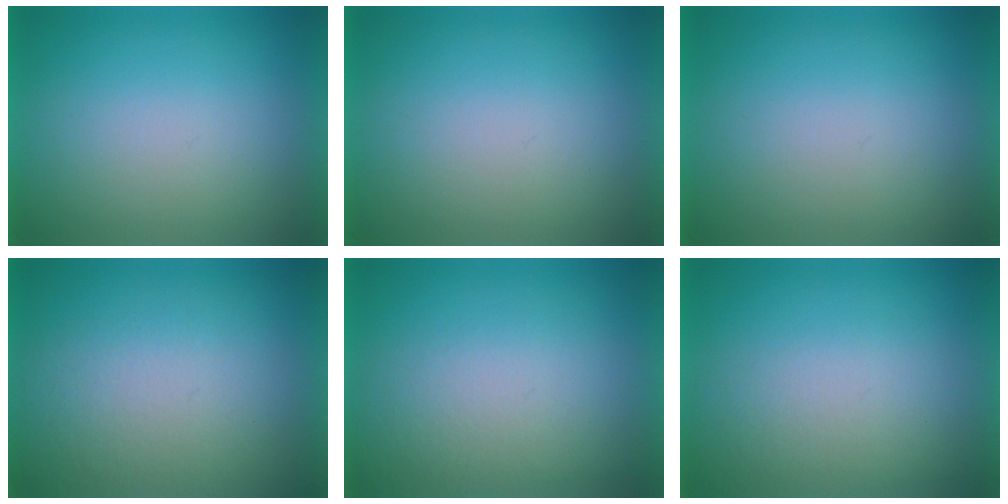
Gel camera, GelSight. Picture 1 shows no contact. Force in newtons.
{"total": 0.0}
{"total": 0.0}
{"total": 5.8}
{"total": 3.6}
{"total": 3.8}